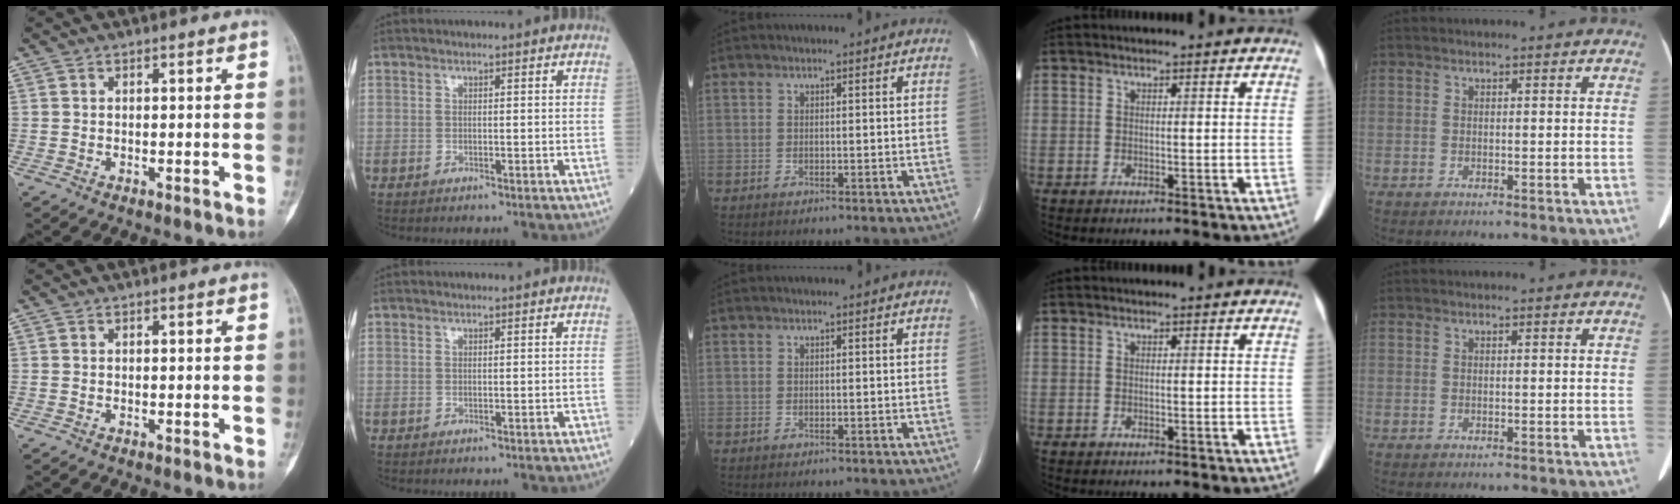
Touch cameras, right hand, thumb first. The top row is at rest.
{}